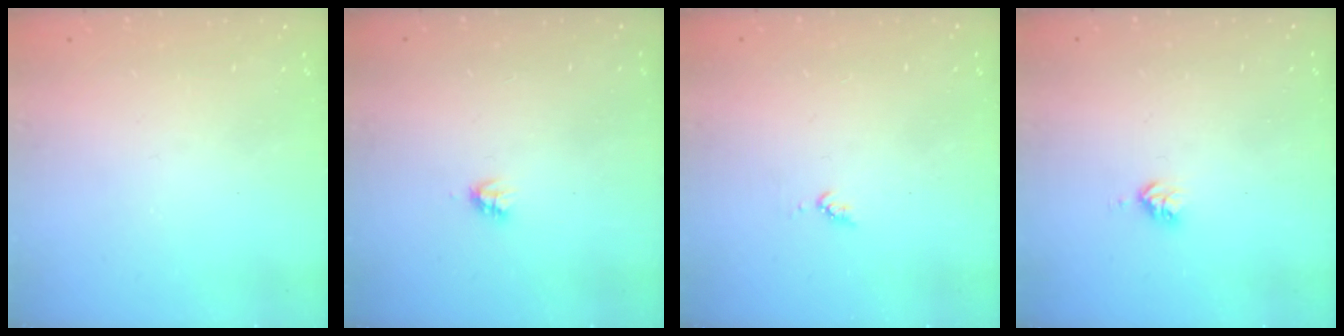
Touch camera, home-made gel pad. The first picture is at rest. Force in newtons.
{"total": 2.7, "press": 2.7, "slide": 0.2}
{"total": 4.4, "press": 4.3, "slide": 0.4}
{"total": 3.7, "press": 3.7, "slide": 0.5}